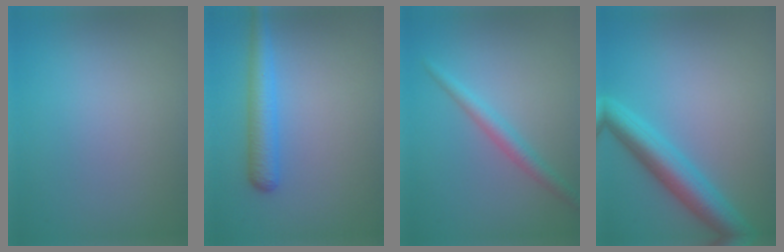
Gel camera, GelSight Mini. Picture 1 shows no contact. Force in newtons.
{"total": 3.2, "press": 3.2, "slide": 0.1}
{"total": 2.2, "press": 2.2, "slide": 0.0}
{"total": 5.2, "press": 5.2, "slide": 0.2}